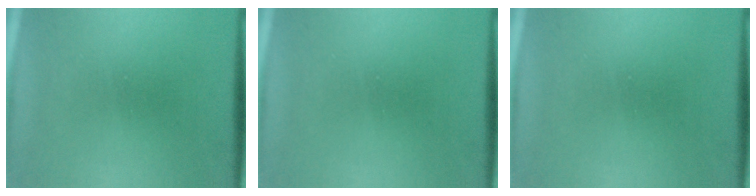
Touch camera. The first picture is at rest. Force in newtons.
{"total": 0.0}
{"total": 0.0}